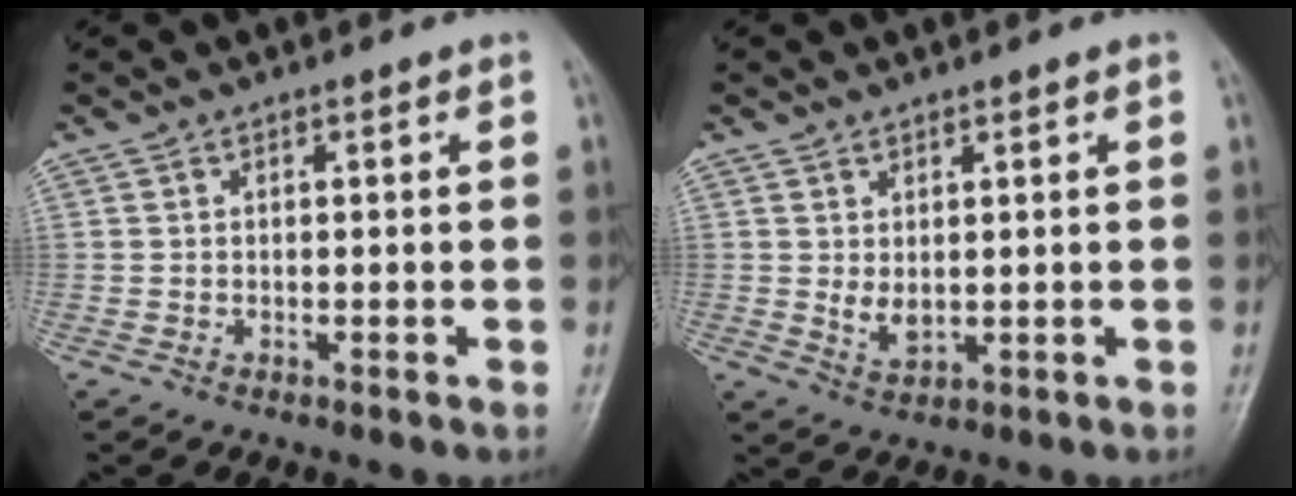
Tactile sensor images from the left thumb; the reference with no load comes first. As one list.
[{"total": 3.3, "force": [0.8, 1.9, 2.6], "torque": [-0.040, -0.014, 0.022]}]